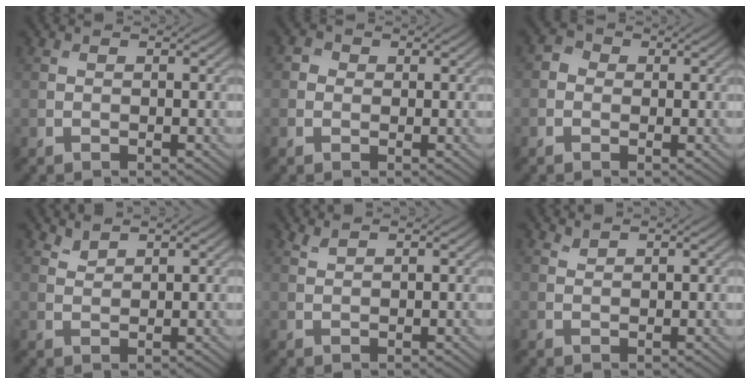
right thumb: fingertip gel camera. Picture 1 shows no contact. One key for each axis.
{"total": 1.3, "fx": 0.1, "fy": 1.2, "fz": 0.4, "tx": -0.006, "ty": -0.001, "tz": -0.005}
{"total": 1.7, "fx": -0.1, "fy": 1.6, "fz": 0.8, "tx": -0.013, "ty": 0.001, "tz": -0.012}
{"total": 1.4, "fx": 1.4, "fy": 0.3, "fz": 0.4, "tx": -0.015, "ty": -0.002, "tz": 0.033}
{"total": 1.0, "fx": 0.9, "fy": 0.0, "fz": 0.4, "tx": -0.011, "ty": 0.004, "tz": 0.020}
{"total": 0.8, "fx": 0.8, "fy": 0.1, "fz": 0.2, "tx": -0.004, "ty": 0.000, "tz": 0.019}